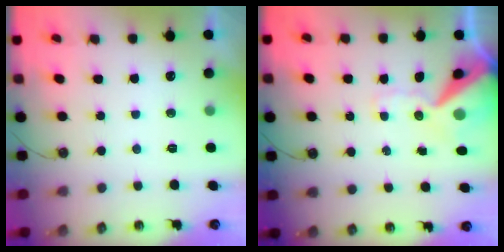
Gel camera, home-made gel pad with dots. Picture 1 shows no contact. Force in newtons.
{"total": 13.7, "press": 13.5, "slide": 2.0}